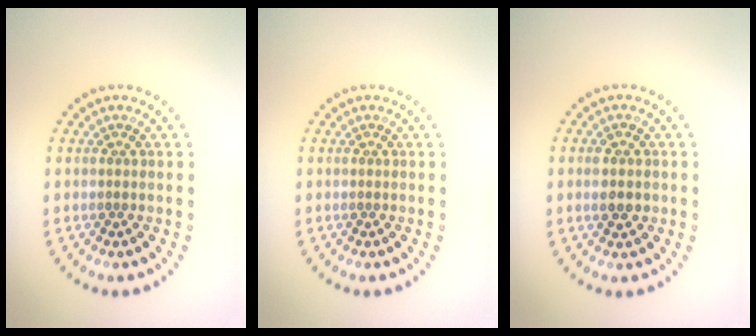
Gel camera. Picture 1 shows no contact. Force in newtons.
{"total": 0.0}
{"total": 2.5, "press": 2.5, "slide": 0.1}